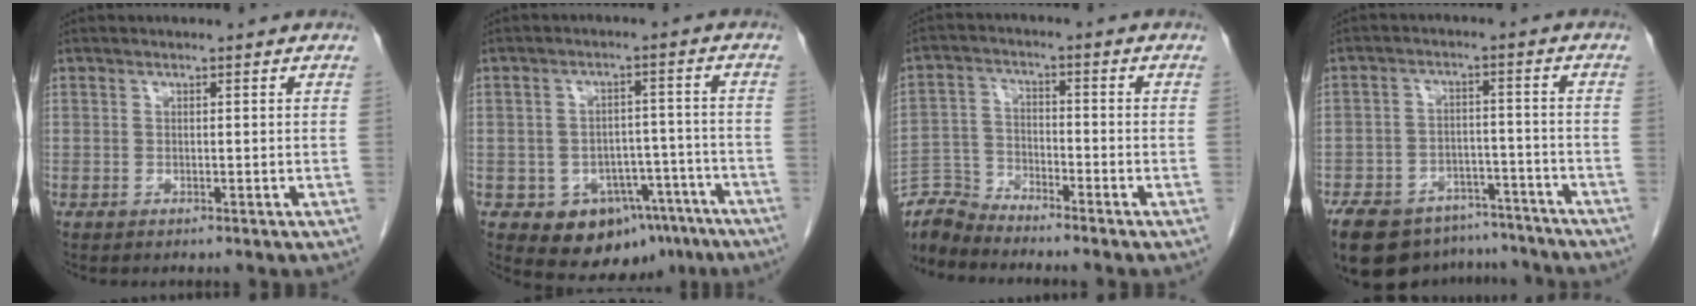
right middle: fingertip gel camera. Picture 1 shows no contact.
{"total": 10.7, "force": [-6.3, 7.4, 4.5], "torque": [-0.040, 0.030, -0.078]}
{"total": 5.8, "force": [-5.7, -0.3, -0.8], "torque": [0.014, 0.002, -0.111]}
{"total": 16.2, "force": [-13.1, 7.5, 5.7], "torque": [-0.116, 0.009, -0.185]}